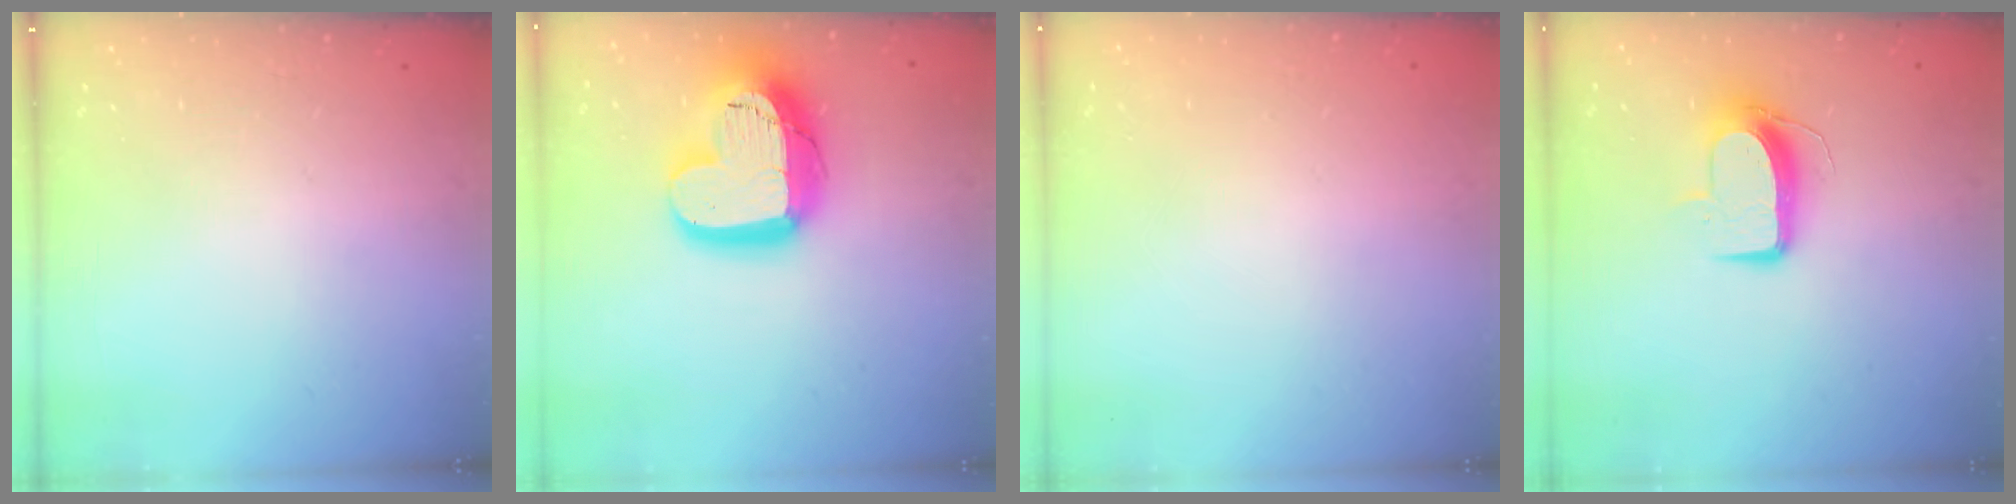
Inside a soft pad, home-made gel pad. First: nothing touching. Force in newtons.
{"total": 20.1, "press": 20.0, "slide": 1.6}
{"total": 0.0}
{"total": 10.1, "press": 10.1, "slide": 0.2}